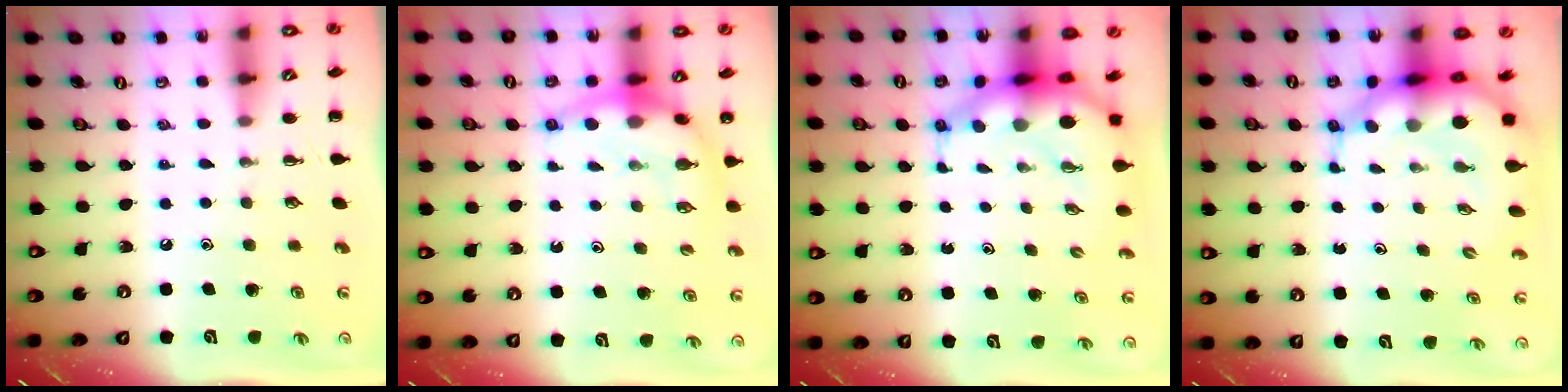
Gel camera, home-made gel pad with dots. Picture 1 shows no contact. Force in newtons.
{"total": 9.2, "press": 9.0, "slide": 1.6}
{"total": 7.2, "press": 7.0, "slide": 1.9}
{"total": 9.3, "press": 8.9, "slide": 2.8}